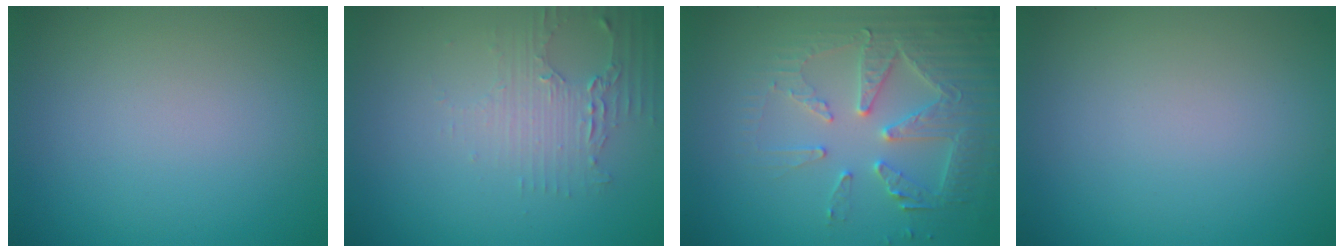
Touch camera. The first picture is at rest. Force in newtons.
{"total": 2.2, "press": 2.1, "slide": 0.6}
{"total": 4.5, "press": 4.4, "slide": 0.7}
{"total": 0.0}